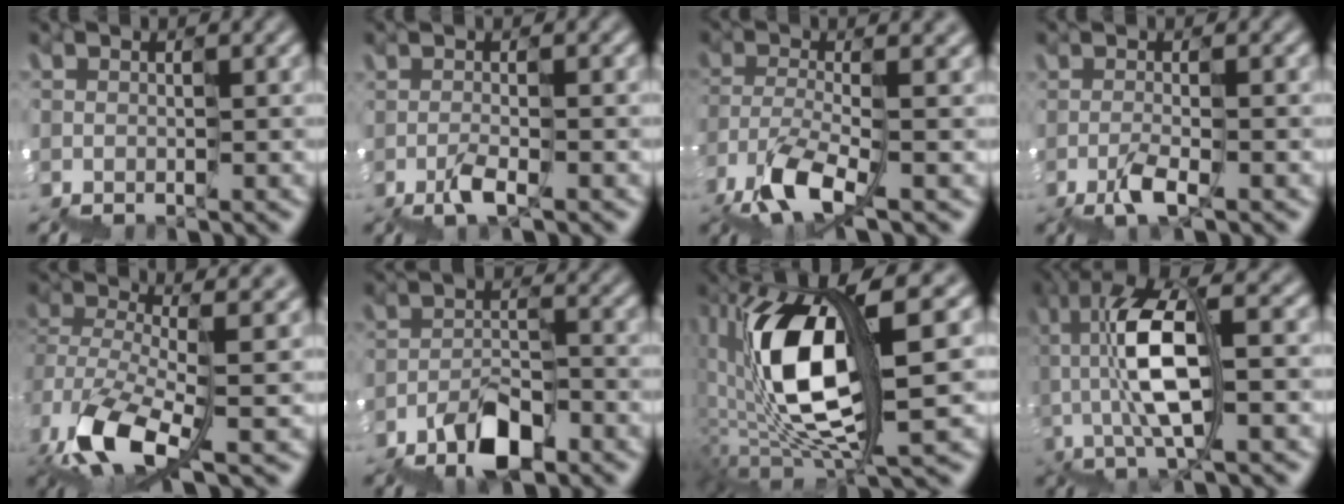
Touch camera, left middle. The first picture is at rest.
{"total": 1.2, "force": [-0.1, -1.0, 0.5], "torque": [-0.019, 0.002, 0.000]}
{"total": 5.4, "force": [-2.0, 1.5, 4.8], "torque": [-0.103, -0.001, -0.038]}
{"total": 1.2, "force": [-0.3, -0.9, 0.8], "torque": [-0.028, 0.000, -0.006]}
{"total": 9.1, "force": [-0.6, 3.7, 8.3], "torque": [-0.200, -0.009, 0.009]}
{"total": 3.2, "force": [-2.4, 1.0, 1.9], "torque": [-0.033, 0.006, -0.039]}
{"total": 9.8, "force": [2.3, 1.7, 9.4], "torque": [-0.197, 0.016, 0.052]}
{"total": 6.9, "force": [1.2, 0.5, 6.7], "torque": [-0.137, 0.027, 0.024]}